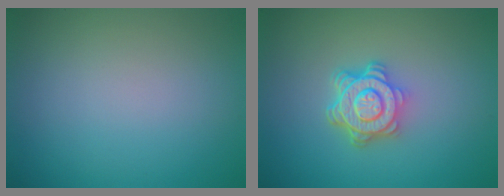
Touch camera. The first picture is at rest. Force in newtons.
{"total": 4.8, "press": 3.7, "slide": 3.1}